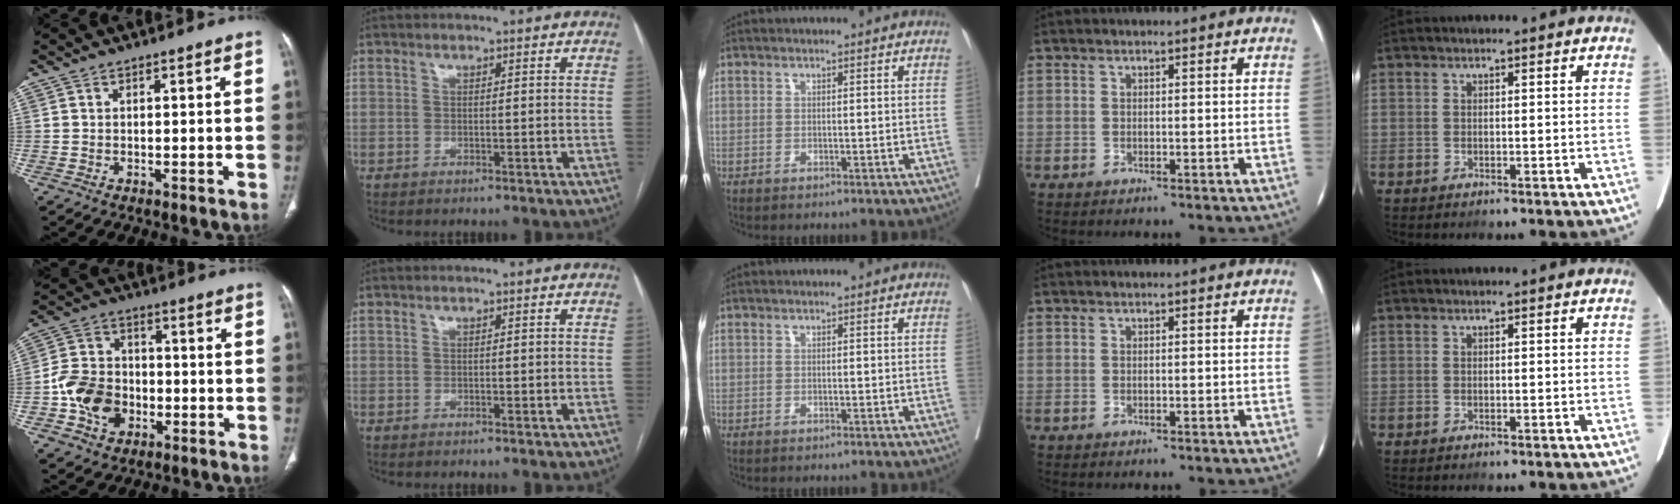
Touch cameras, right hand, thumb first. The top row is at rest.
{"thumb": {"total": 11.6, "force": [-3.3, 9.0, 6.4], "torque": [-0.090, 0.022, -0.064]}}